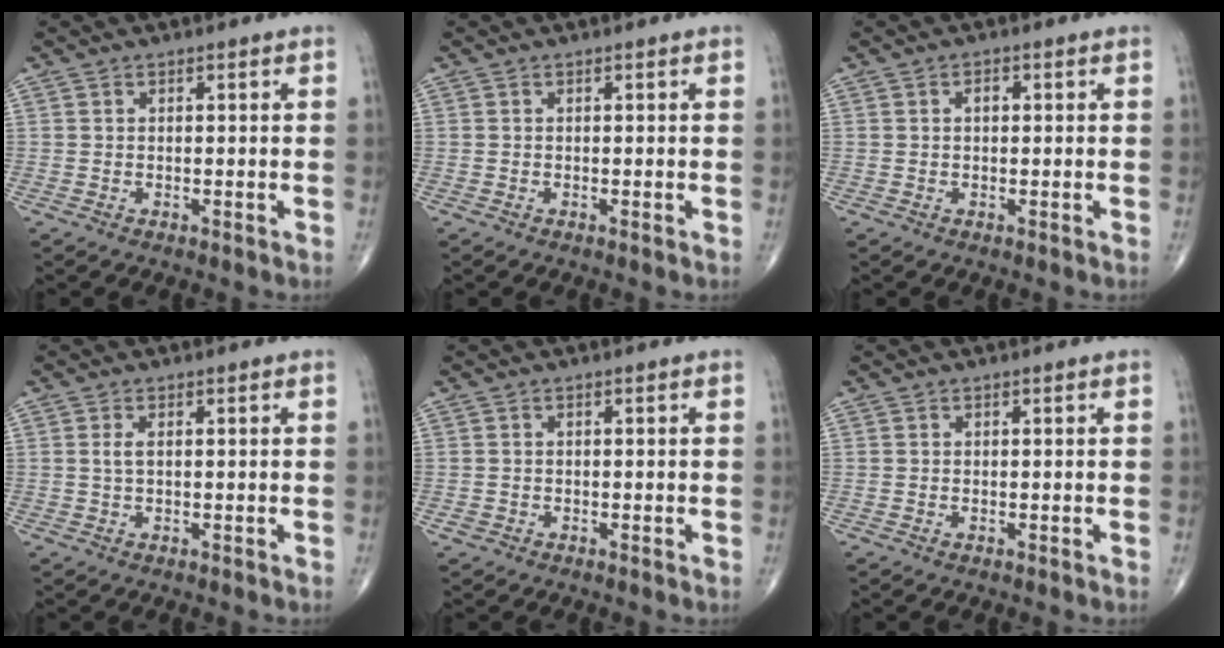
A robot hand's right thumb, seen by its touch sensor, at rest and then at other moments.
{"total": 0.0}
{"total": 1.4, "force": [0.2, 0.9, 1.1], "torque": [-0.013, 0.004, 0.001]}
{"total": 1.4, "force": [0.3, 0.5, 1.3], "torque": [-0.033, 0.003, 0.007]}
{"total": 0.8, "force": [-0.3, 0.6, 0.4], "torque": [-0.008, 0.000, -0.006]}
{"total": 0.0}